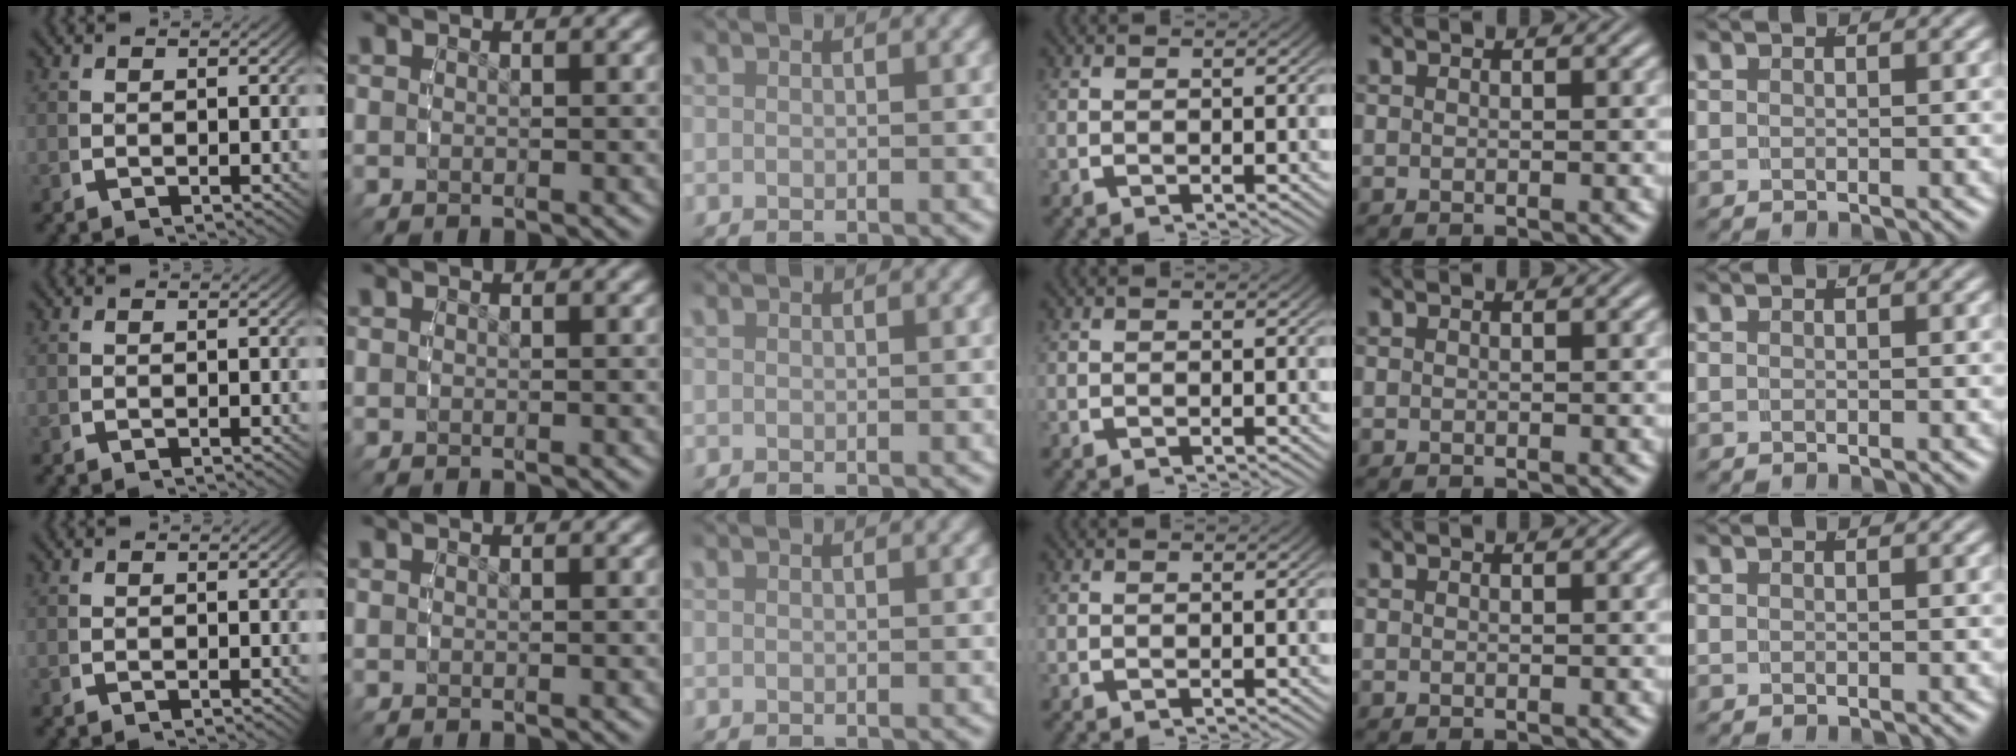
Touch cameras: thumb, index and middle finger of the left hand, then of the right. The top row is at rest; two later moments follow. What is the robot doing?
{"motion": "reach", "object": "plastic wrap"}